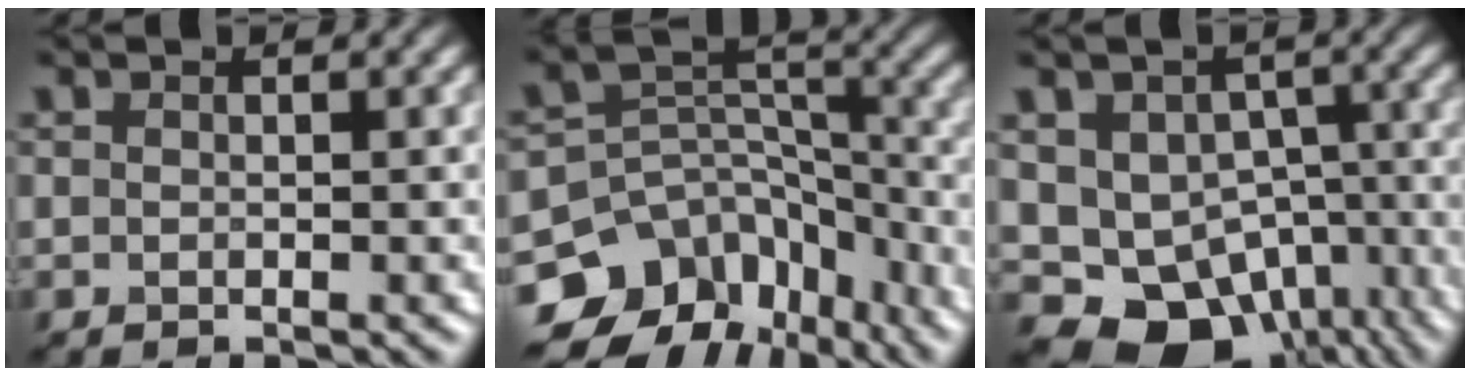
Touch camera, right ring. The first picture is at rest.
{"total": 12.3, "force": [-8.6, 8.0, 3.5], "torque": [-0.054, 0.018, -0.118]}
{"total": 10.0, "force": [-4.3, 7.2, 5.4], "torque": [-0.076, -0.012, -0.057]}